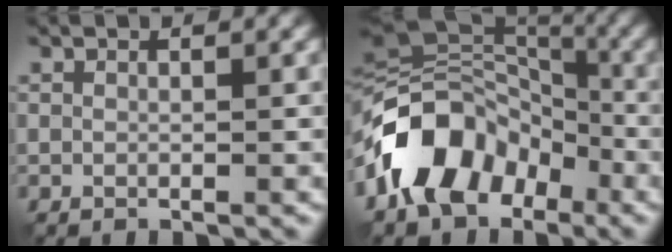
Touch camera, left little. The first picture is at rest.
{"total": 11.9, "force": [-5.7, 7.9, 6.8], "torque": [-0.121, 0.017, -0.127]}